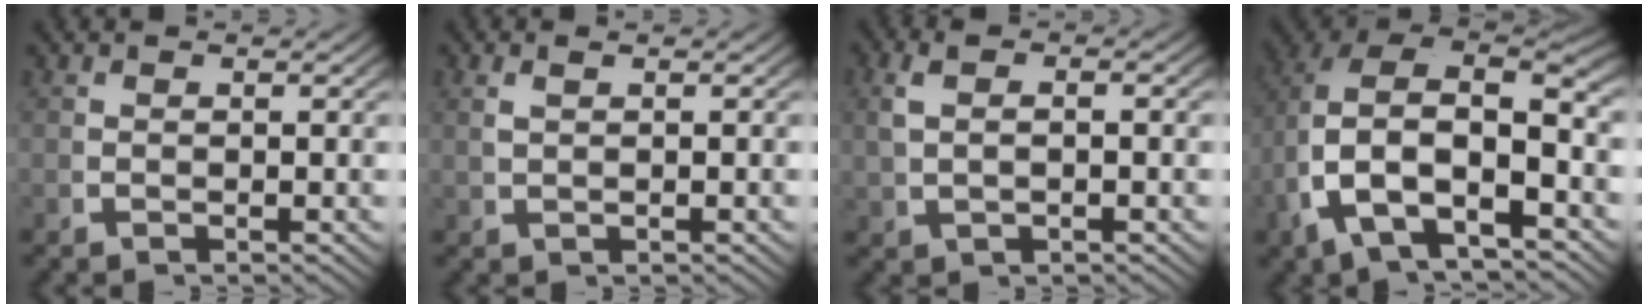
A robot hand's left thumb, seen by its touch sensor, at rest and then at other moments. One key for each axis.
{"total": 1.0, "fx": 0.6, "fy": -0.2, "fz": 0.8, "tx": -0.018, "ty": 0.007, "tz": 0.018}
{"total": 2.6, "fx": 0.6, "fy": 1.1, "fz": 2.3, "tx": -0.049, "ty": 0.009, "tz": 0.015}
{"total": 12.6, "fx": 0.1, "fy": 8.7, "fz": 9.2, "tx": -0.191, "ty": -0.030, "tz": 0.008}